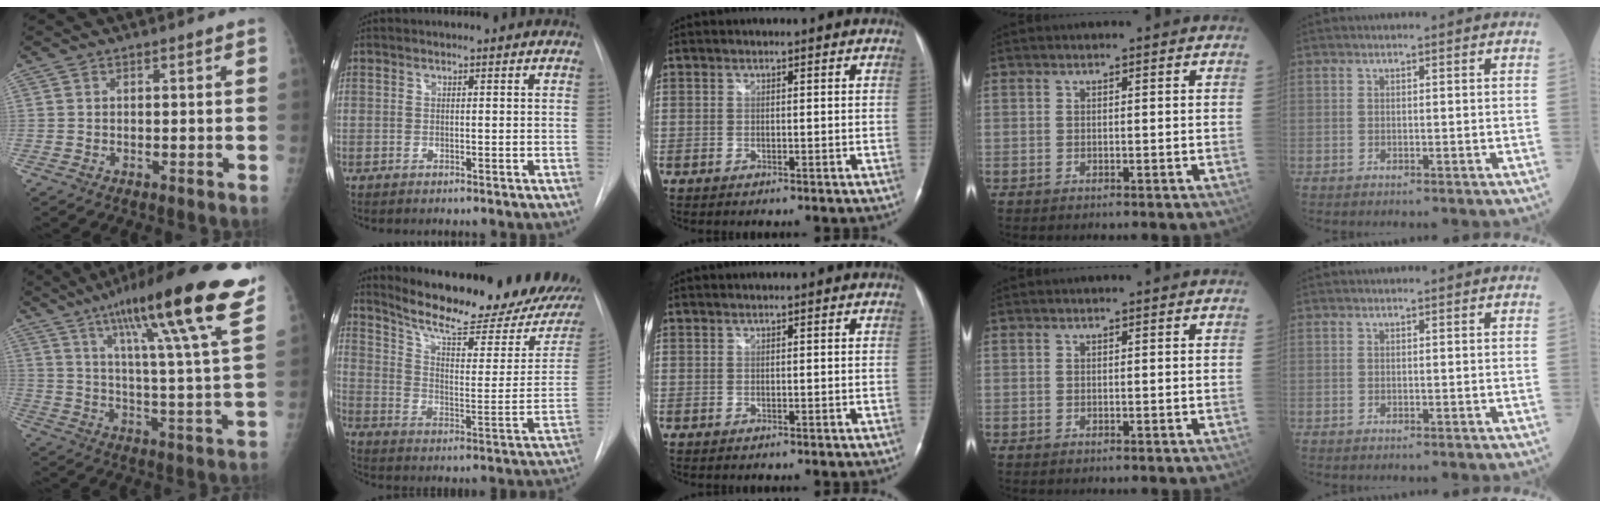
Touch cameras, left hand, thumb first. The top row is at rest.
{"thumb": {"total": 24.7, "force": [15.8, 2.1, 19.0], "torque": [-0.277, -0.050, 0.232]}, "index": {"total": 21.2, "force": [18.8, 2.9, 9.5], "torque": [-0.141, -0.070, 0.254]}}